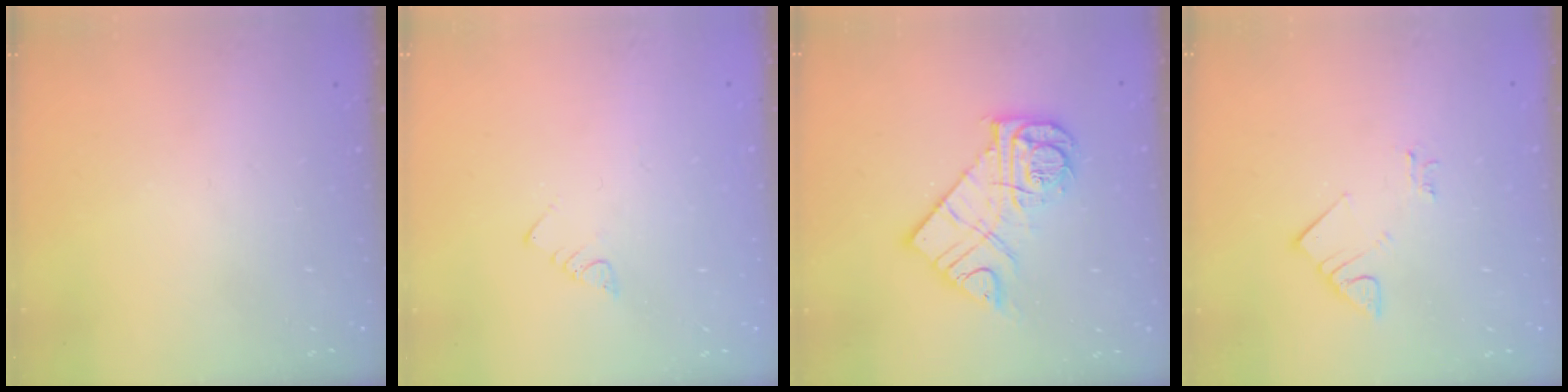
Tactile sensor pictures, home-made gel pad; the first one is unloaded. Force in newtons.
{"total": 3.0, "press": 3.0, "slide": 0.2}
{"total": 13.9, "press": 13.8, "slide": 1.5}
{"total": 3.5, "press": 3.5, "slide": 0.2}